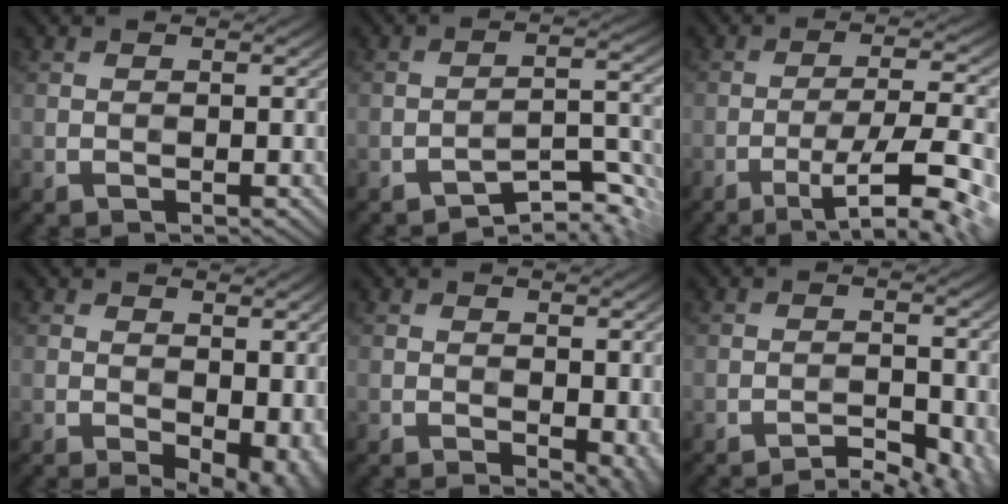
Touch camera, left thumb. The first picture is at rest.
{"total": 5.5, "force": [-4.5, 1.0, 3.0], "torque": [-0.040, 0.005, -0.072]}
{"total": 10.1, "force": [-5.3, 1.9, 8.5], "torque": [-0.148, 0.001, -0.077]}
{"total": 7.0, "force": [-1.3, 4.0, 5.7], "torque": [-0.069, -0.013, -0.013]}
{"total": 4.3, "force": [-1.0, 2.5, 3.3], "torque": [-0.039, -0.012, -0.008]}
{"total": 4.1, "force": [-3.2, 1.0, 2.4], "torque": [-0.042, 0.003, -0.048]}